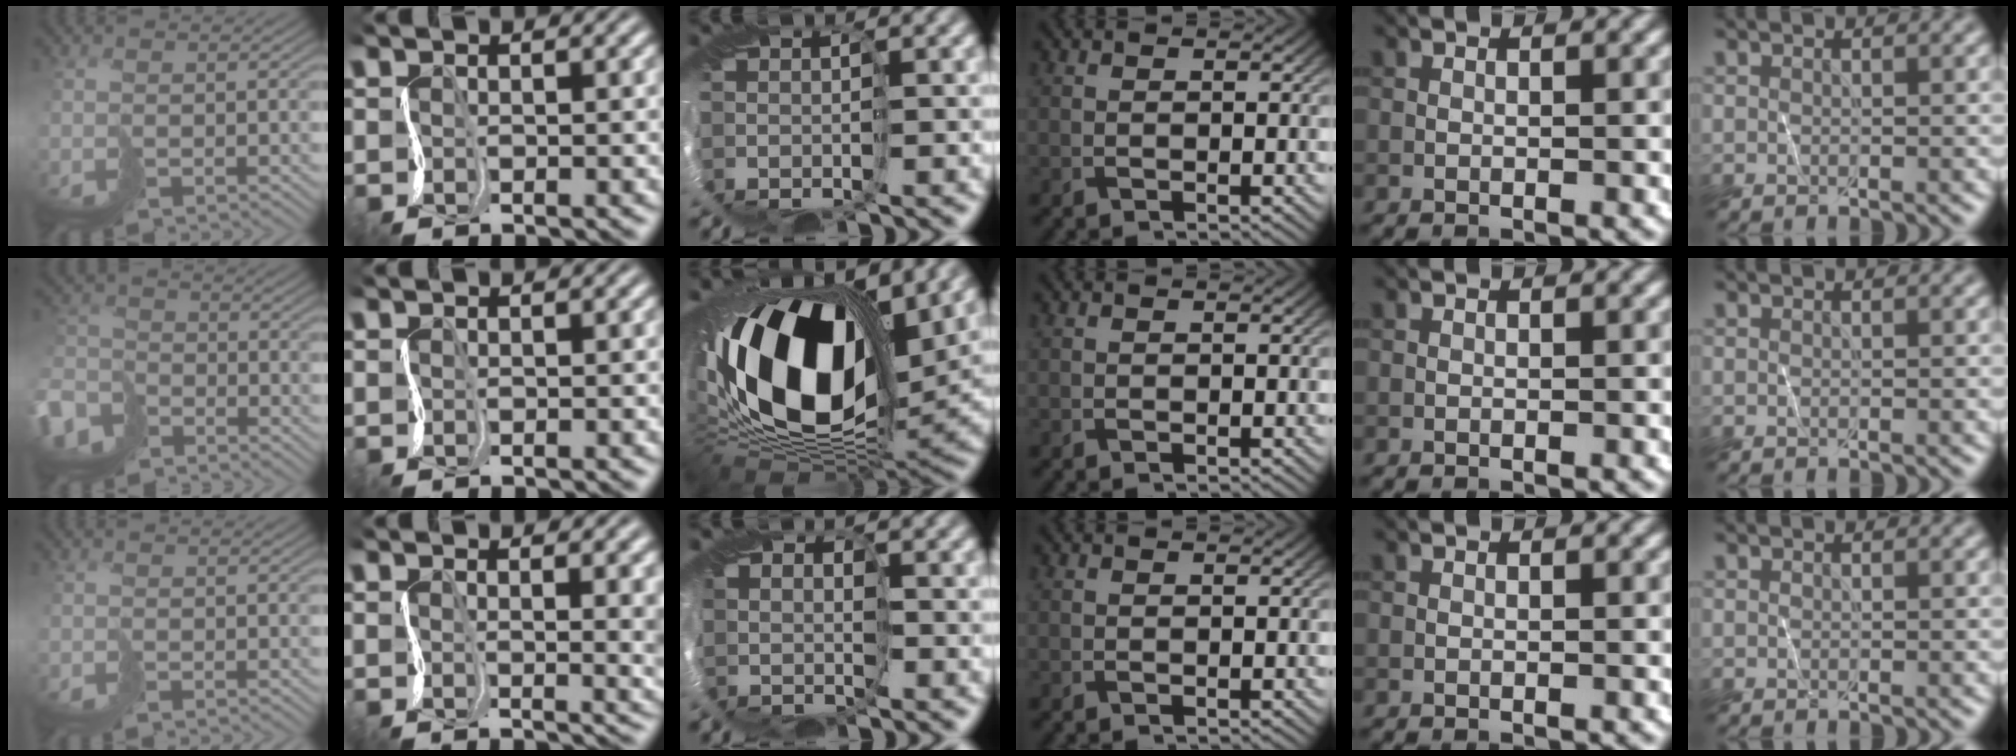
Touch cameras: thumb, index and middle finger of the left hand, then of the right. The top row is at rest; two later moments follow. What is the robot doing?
{"motion": "cut", "object": "bubble wrap"}